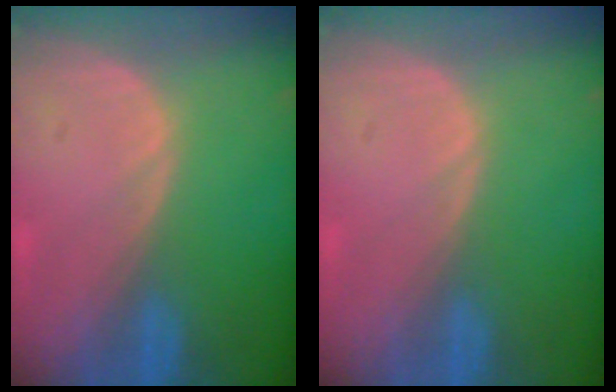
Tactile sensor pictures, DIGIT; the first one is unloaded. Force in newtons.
{"total": 0.0}